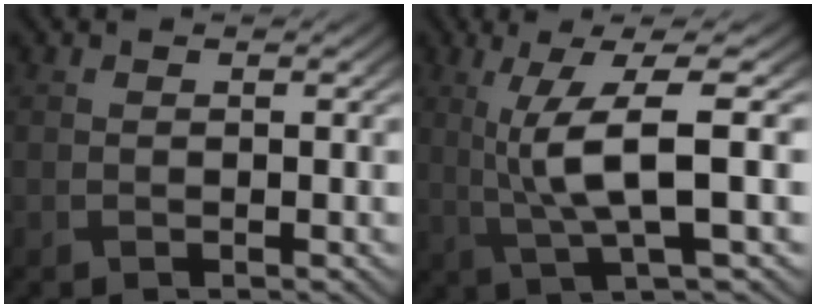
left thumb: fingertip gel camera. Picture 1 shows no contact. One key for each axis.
{"total": 8.3, "fx": 0.5, "fy": 1.4, "fz": 8.1, "tx": -0.163, "ty": 0.012, "tz": 0.015}